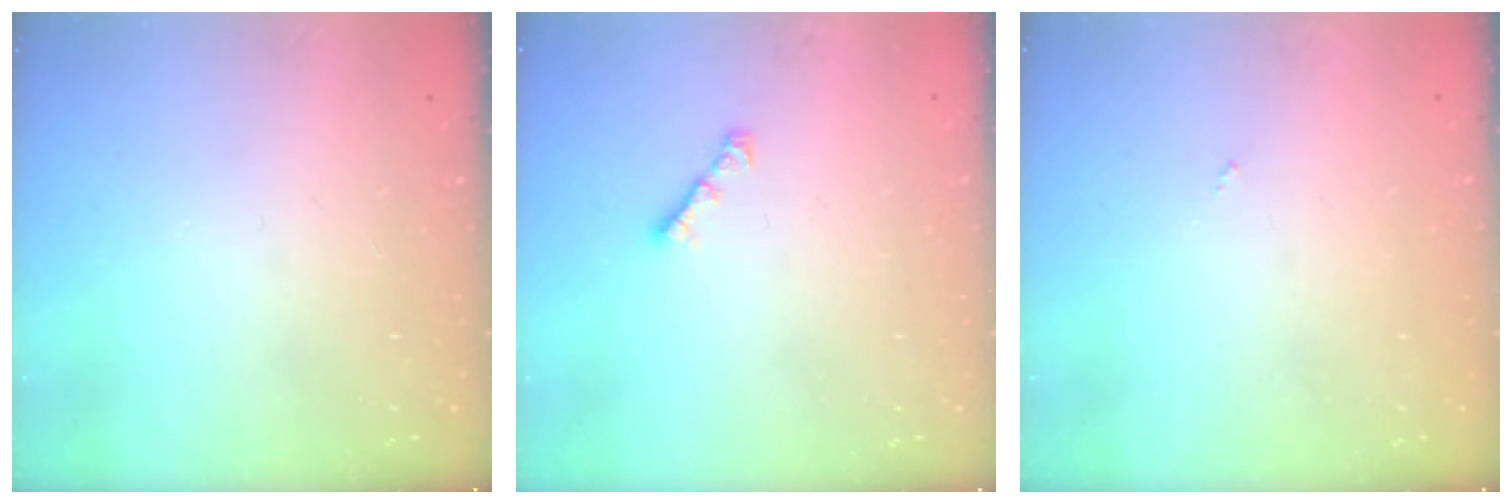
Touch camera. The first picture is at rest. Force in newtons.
{"total": 2.6, "press": 2.5, "slide": 0.7}
{"total": 0.0}